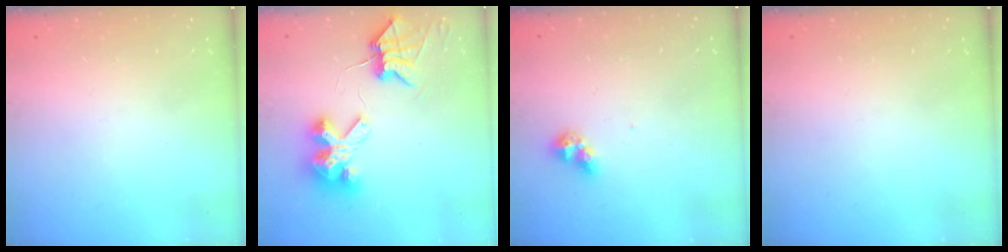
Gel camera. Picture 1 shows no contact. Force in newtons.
{"total": 8.9, "press": 8.9, "slide": 0.8}
{"total": 6.1, "press": 6.1, "slide": 0.7}
{"total": 0.0}